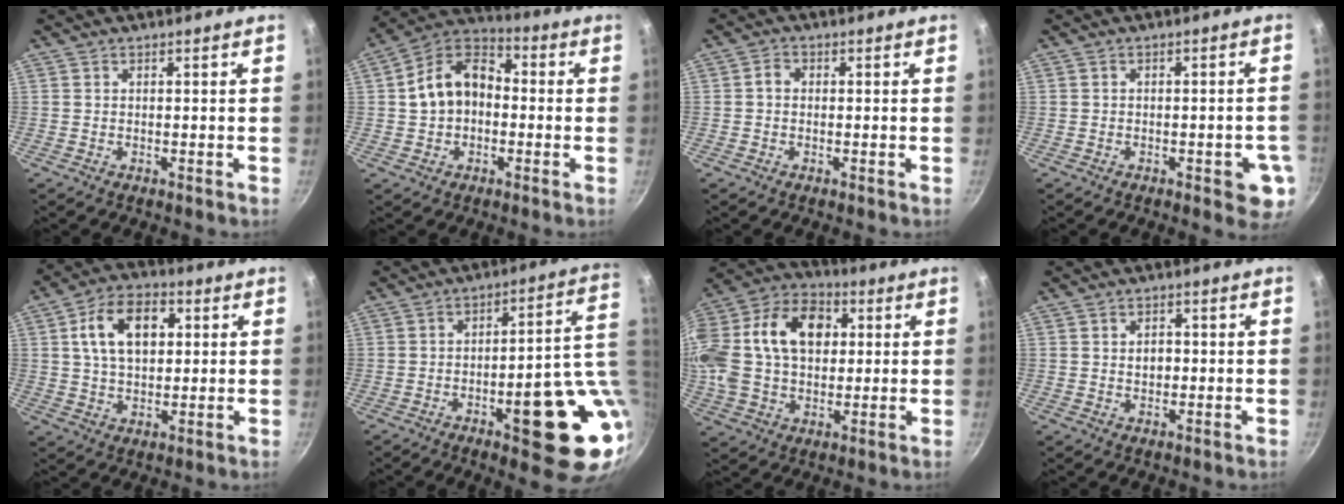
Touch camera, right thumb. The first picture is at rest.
{"total": 12.6, "force": [-0.2, 9.3, 8.5], "torque": [-0.120, 0.044, -0.021]}
{"total": 1.7, "force": [0.0, 1.4, 1.0], "torque": [-0.017, 0.007, -0.003]}
{"total": 6.4, "force": [-2.1, 2.5, 5.5], "torque": [-0.048, 0.008, -0.023]}
{"total": 12.5, "force": [3.1, 8.0, 9.1], "torque": [-0.133, 0.011, 0.046]}
{"total": 19.7, "force": [-2.1, 6.5, 18.5], "torque": [-0.200, 0.006, -0.019]}
{"total": 26.4, "force": [4.8, 18.3, 18.5], "torque": [-0.370, 0.041, 0.072]}
{"total": 2.7, "force": [0.2, 2.0, 1.8], "torque": [-0.016, 0.003, 0.003]}